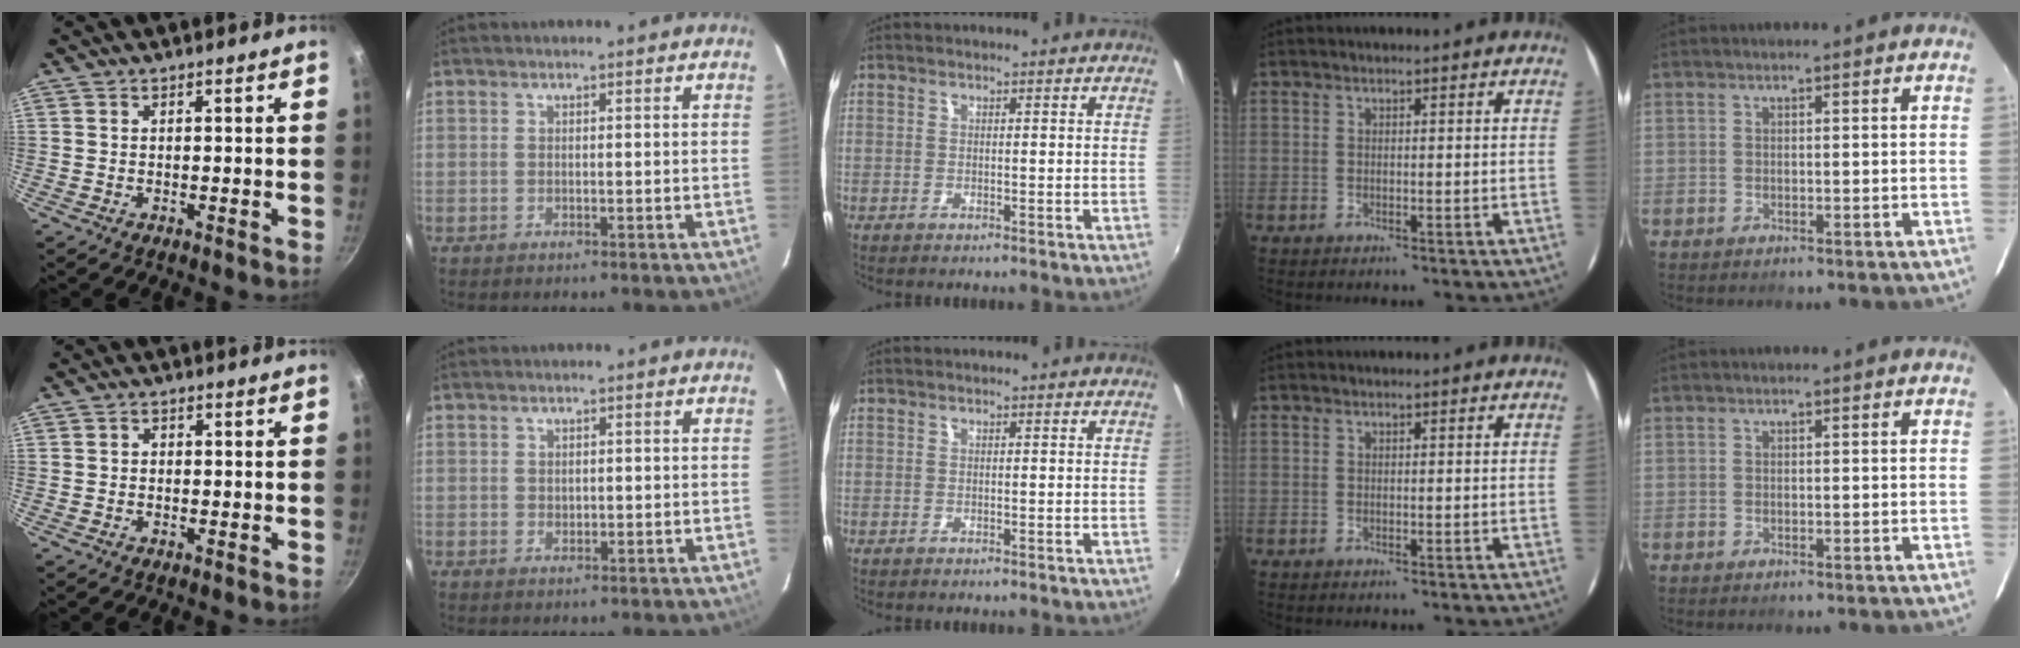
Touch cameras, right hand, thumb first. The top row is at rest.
{"thumb": {"total": 1.0, "force": [-0.2, 0.9, 0.4], "torque": [-0.005, 0.005, -0.004]}, "index": {"total": 1.3, "force": [0.3, 1.1, 0.6], "torque": [-0.009, 0.002, 0.007]}}